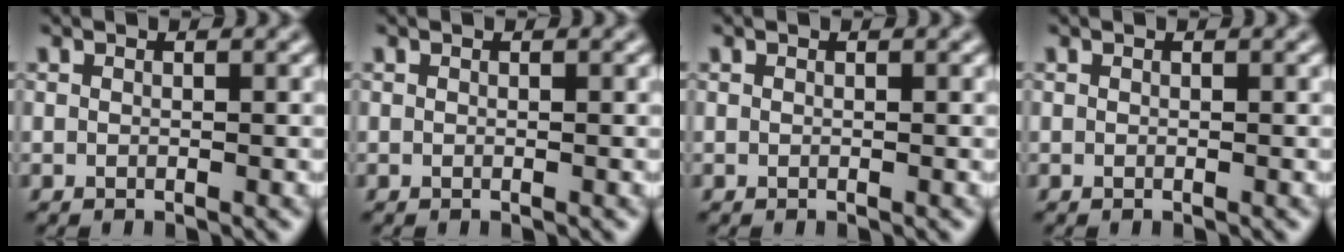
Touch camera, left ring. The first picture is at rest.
{"total": 0.0}
{"total": 0.0}
{"total": 0.0}